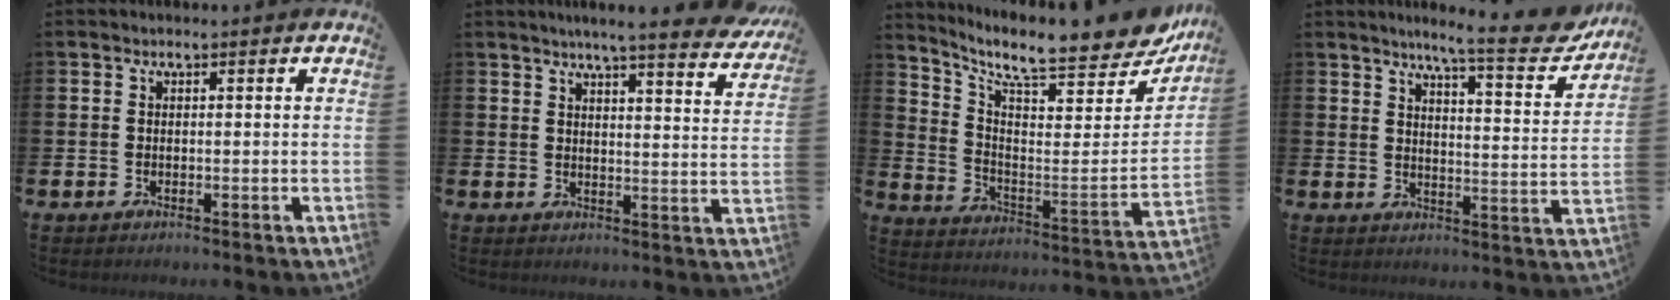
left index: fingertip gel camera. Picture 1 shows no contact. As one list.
[{"total": 5.7, "force": [5.1, -0.1, 2.4], "torque": [-0.043, -0.037, 0.082]}, {"total": 9.4, "force": [8.3, 2.1, 3.9], "torque": [-0.075, -0.086, 0.131]}, {"total": 8.1, "force": [6.9, 0.6, 4.2], "torque": [-0.065, -0.050, 0.107]}]